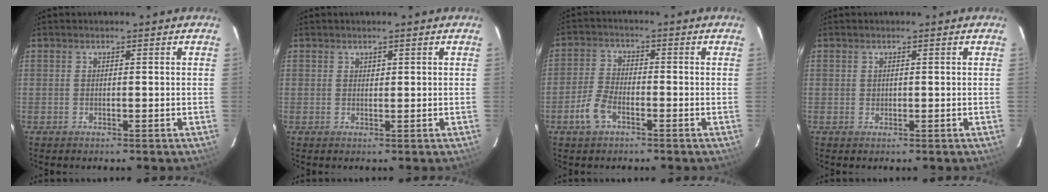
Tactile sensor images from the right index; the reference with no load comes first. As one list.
[{"total": 0.6, "force": [0.5, 0.4, 0.1], "torque": [-0.002, 0.002, 0.009]}, {"total": 5.6, "force": [-3.1, 2.8, 3.7], "torque": [-0.088, 0.004, -0.059]}, {"total": 0.5, "force": [0.2, 0.4, 0.1], "torque": [-0.001, 0.003, 0.005]}]